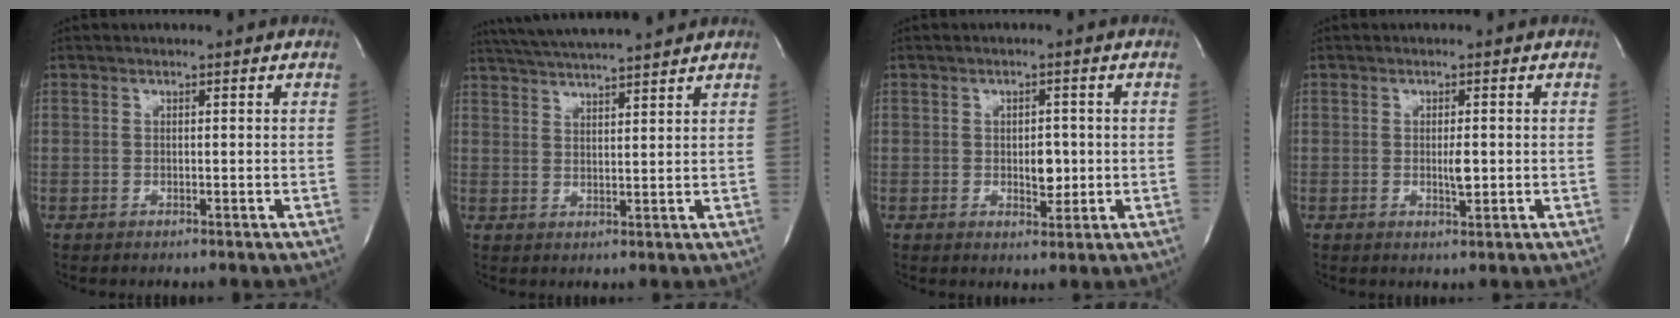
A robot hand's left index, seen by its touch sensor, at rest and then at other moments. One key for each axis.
{"total": 11.7, "fx": 10.6, "fy": -0.1, "fz": 5.0, "tx": -0.095, "ty": 0.018, "tz": 0.161}
{"total": 3.1, "fx": -0.5, "fy": 1.8, "fz": 2.5, "tx": -0.035, "ty": -0.005, "tz": -0.002}
{"total": 2.0, "fx": -0.4, "fy": 0.5, "fz": 1.9, "tx": -0.037, "ty": -0.007, "tz": -0.004}